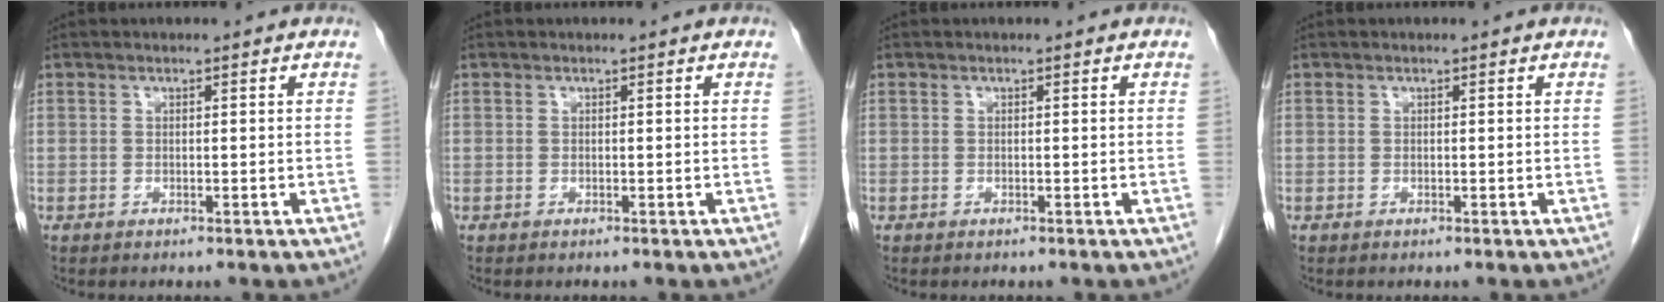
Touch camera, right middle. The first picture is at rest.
{"total": 0.0}
{"total": 0.0}
{"total": 0.0}